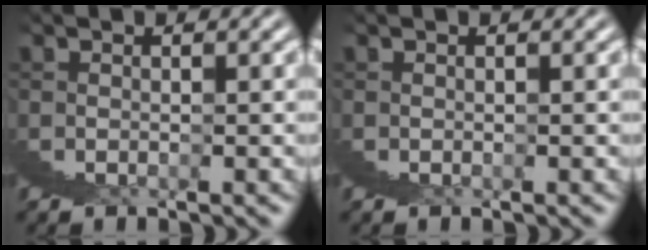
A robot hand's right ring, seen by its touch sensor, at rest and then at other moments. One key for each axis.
{"total": 0.0}